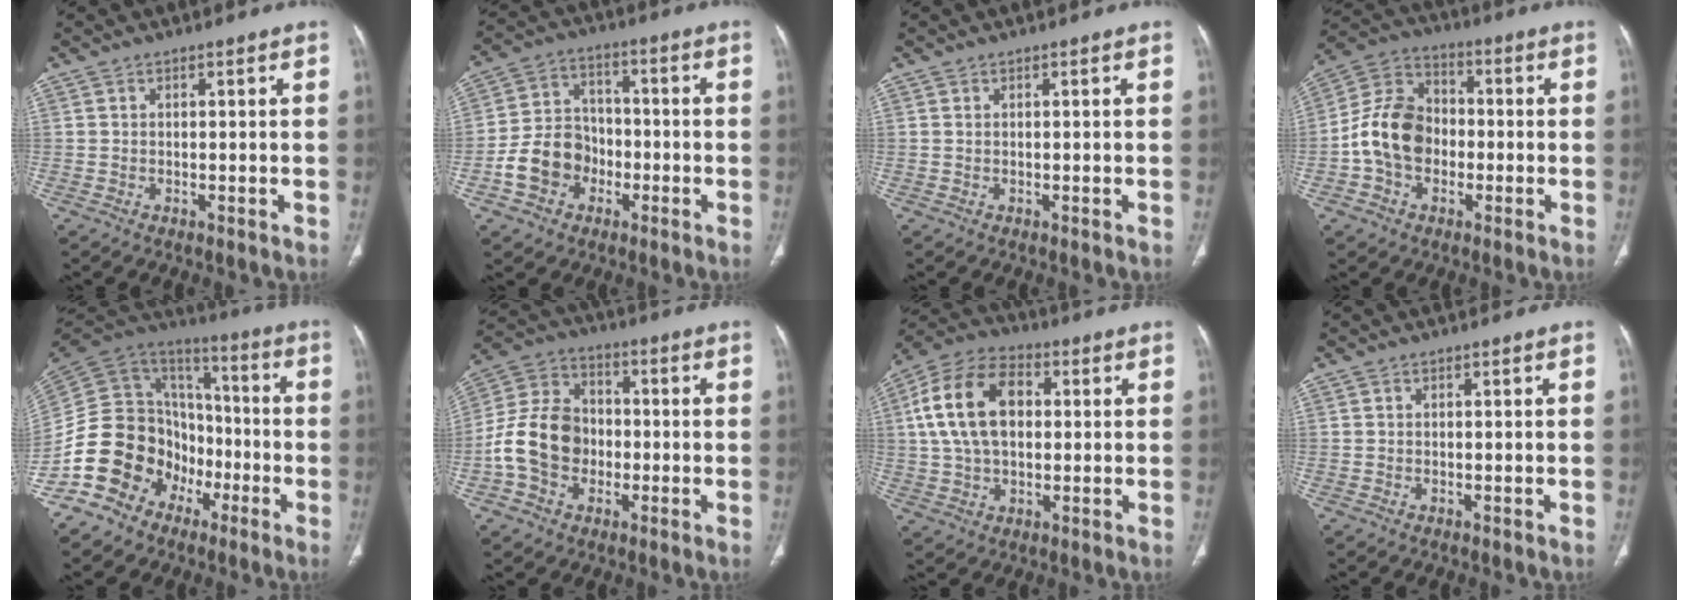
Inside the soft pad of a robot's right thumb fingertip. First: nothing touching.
{"total": 10.8, "force": [-3.8, 8.9, 4.8], "torque": [-0.063, 0.036, -0.067]}
{"total": 0.0}
{"total": 12.7, "force": [-2.0, 9.8, 7.9], "torque": [-0.133, 0.039, -0.046]}
{"total": 20.2, "force": [-9.0, 15.7, 9.0], "torque": [-0.138, 0.095, -0.161]}
{"total": 13.6, "force": [-2.5, 10.7, 8.0], "torque": [-0.138, 0.037, -0.051]}
{"total": 16.1, "force": [2.7, 10.3, 12.1], "torque": [-0.223, 0.022, 0.043]}
{"total": 0.0}